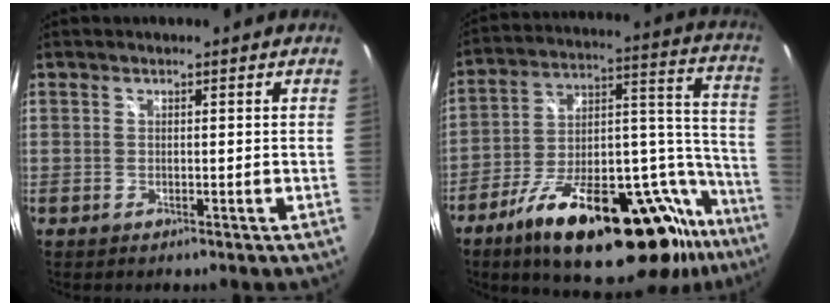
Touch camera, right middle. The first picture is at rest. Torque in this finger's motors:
{"motor_torque": [2.14, 0.00, 0.51, 0.14]}